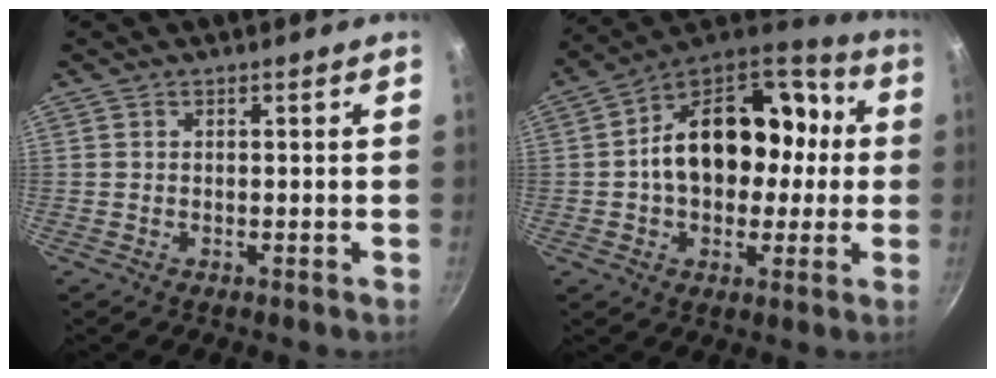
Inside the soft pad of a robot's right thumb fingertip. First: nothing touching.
{"total": 21.5, "force": [1.1, 13.9, 16.3], "torque": [-0.213, 0.041, 0.012]}